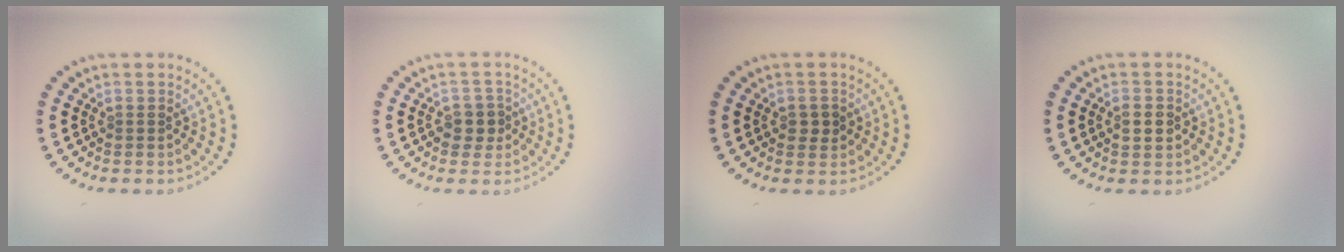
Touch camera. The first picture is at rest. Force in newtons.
{"total": 1.9, "press": 1.8, "slide": 0.7}
{"total": 1.5, "press": 1.5, "slide": 0.1}
{"total": 2.3, "press": 2.2, "slide": 0.1}